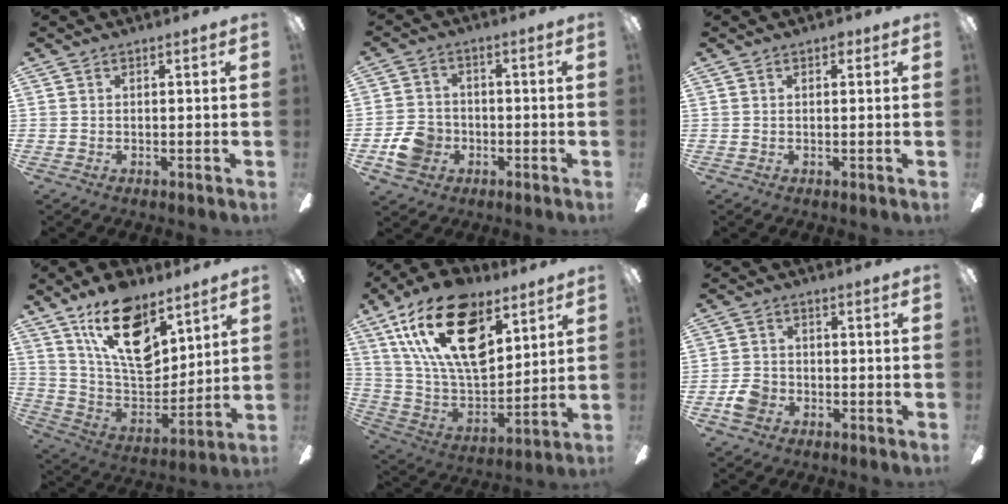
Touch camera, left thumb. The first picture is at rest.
{"total": 8.1, "force": [-2.8, 6.8, 3.4], "torque": [-0.065, 0.020, -0.052]}
{"total": 1.0, "force": [0.5, 0.7, 0.4], "torque": [0.000, 0.000, 0.006]}
{"total": 20.3, "force": [12.2, 10.6, 12.3], "torque": [-0.208, -0.069, 0.215]}
{"total": 25.8, "force": [13.1, 13.5, 17.8], "torque": [-0.336, -0.064, 0.232]}
{"total": 5.4, "force": [-2.5, 4.2, 2.4], "torque": [-0.055, 0.012, -0.046]}